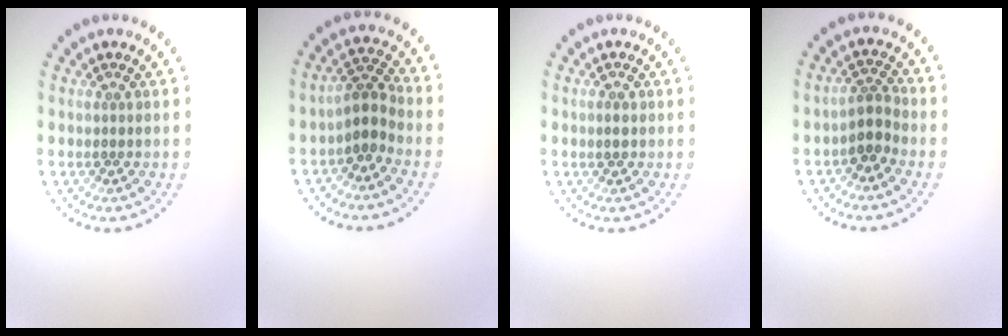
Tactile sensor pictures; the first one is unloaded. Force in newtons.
{"total": 2.7, "press": 2.2, "slide": 1.6}
{"total": 0.9, "press": 0.9, "slide": 0.2}
{"total": 2.2, "press": 1.8, "slide": 1.3}